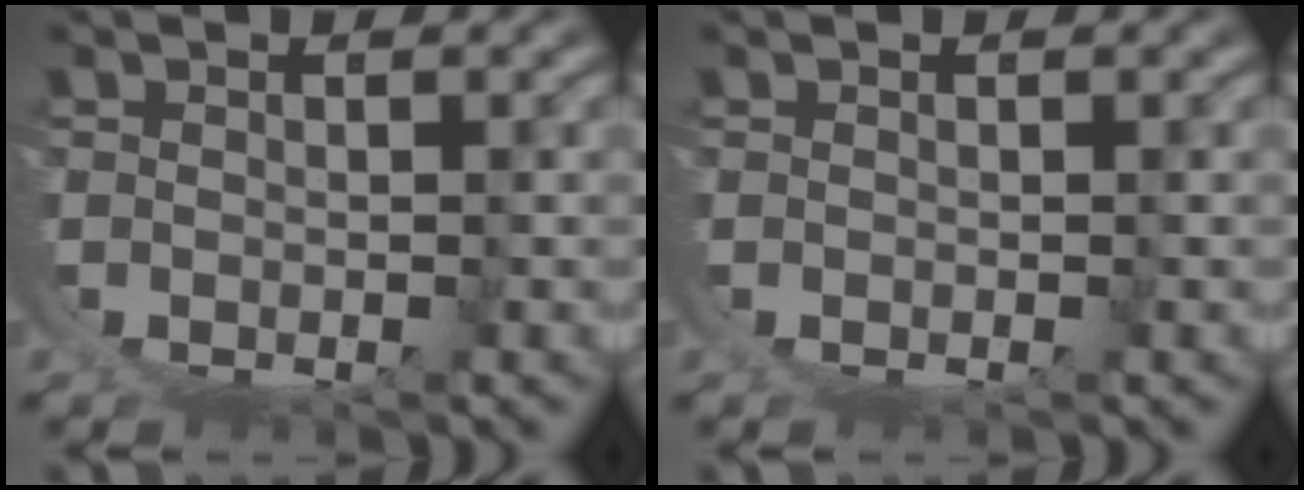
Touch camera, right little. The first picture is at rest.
{"total": 0.0}